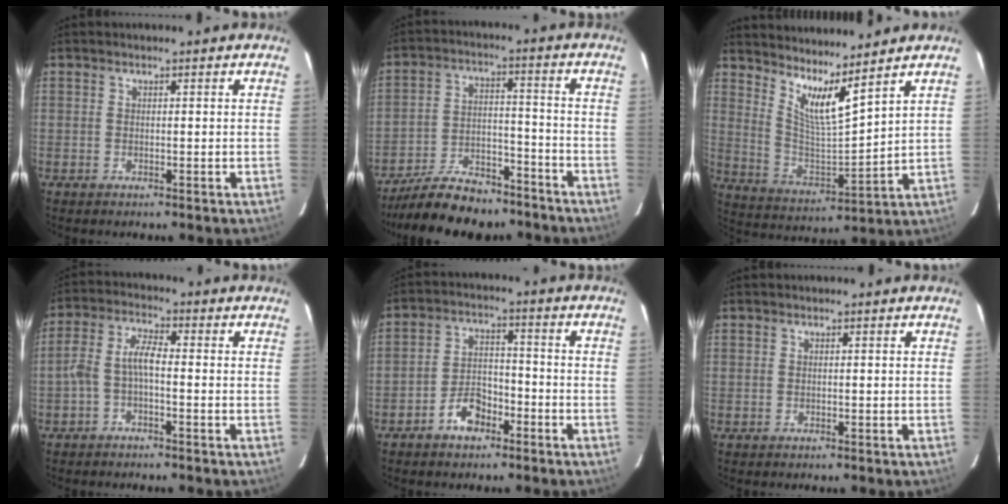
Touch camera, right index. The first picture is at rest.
{"total": 17.1, "force": [-14.3, 6.3, 6.9], "torque": [-0.145, 0.006, -0.213]}
{"total": 10.4, "force": [8.0, 0.6, 6.6], "torque": [-0.113, -0.022, 0.153]}
{"total": 4.8, "force": [-1.7, 1.6, 4.2], "torque": [-0.098, 0.019, -0.035]}
{"total": 6.4, "force": [-4.2, 3.7, 3.2], "torque": [-0.066, 0.022, -0.067]}
{"total": 0.0}